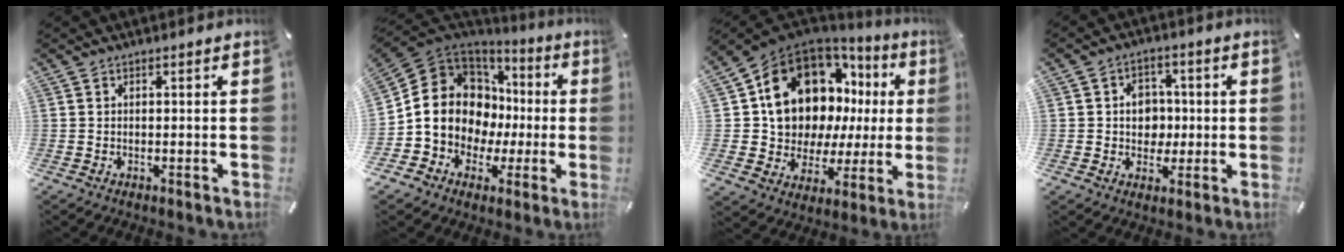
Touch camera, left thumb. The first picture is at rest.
{"total": 14.4, "force": [0.2, 12.9, 6.3], "torque": [-0.135, -0.020, 0.014]}
{"total": 18.8, "force": [8.0, 13.6, 10.3], "torque": [-0.174, -0.056, 0.155]}
{"total": 6.9, "force": [0.0, 6.2, 3.0], "torque": [-0.036, 0.006, -0.003]}